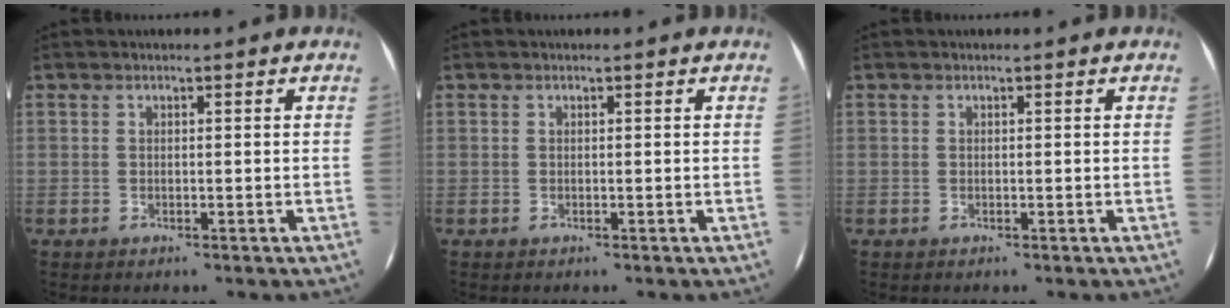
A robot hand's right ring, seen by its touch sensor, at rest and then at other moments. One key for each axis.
{"total": 0.0}
{"total": 0.0}